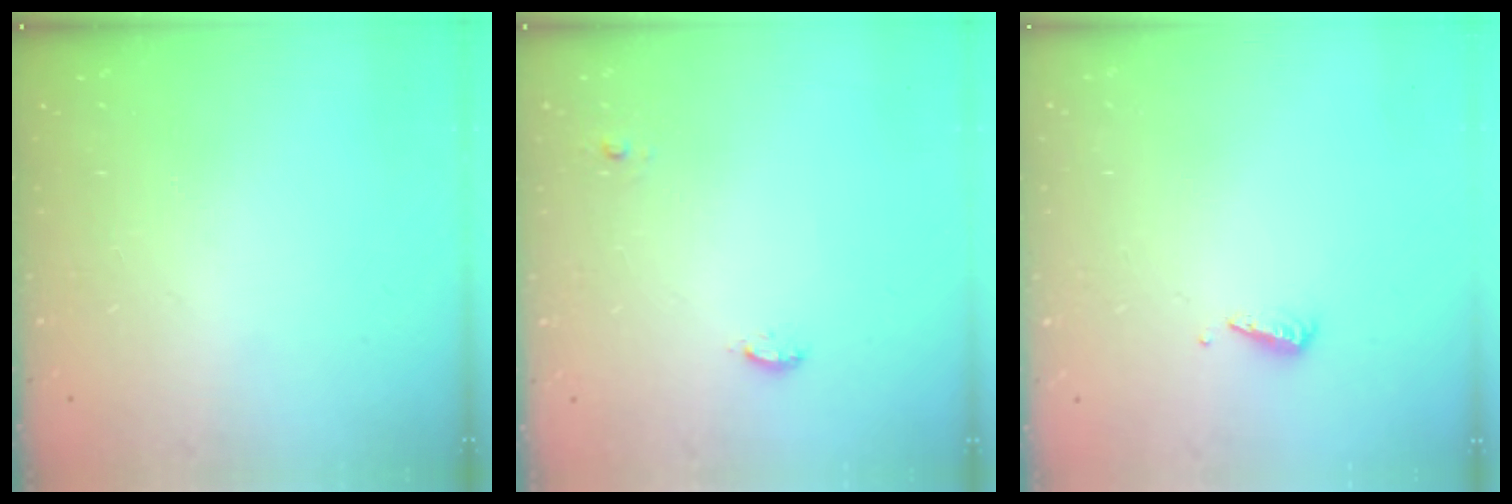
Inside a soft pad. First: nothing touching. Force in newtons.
{"total": 5.9, "press": 4.3, "slide": 4.1}
{"total": 2.9, "press": 2.9, "slide": 0.4}